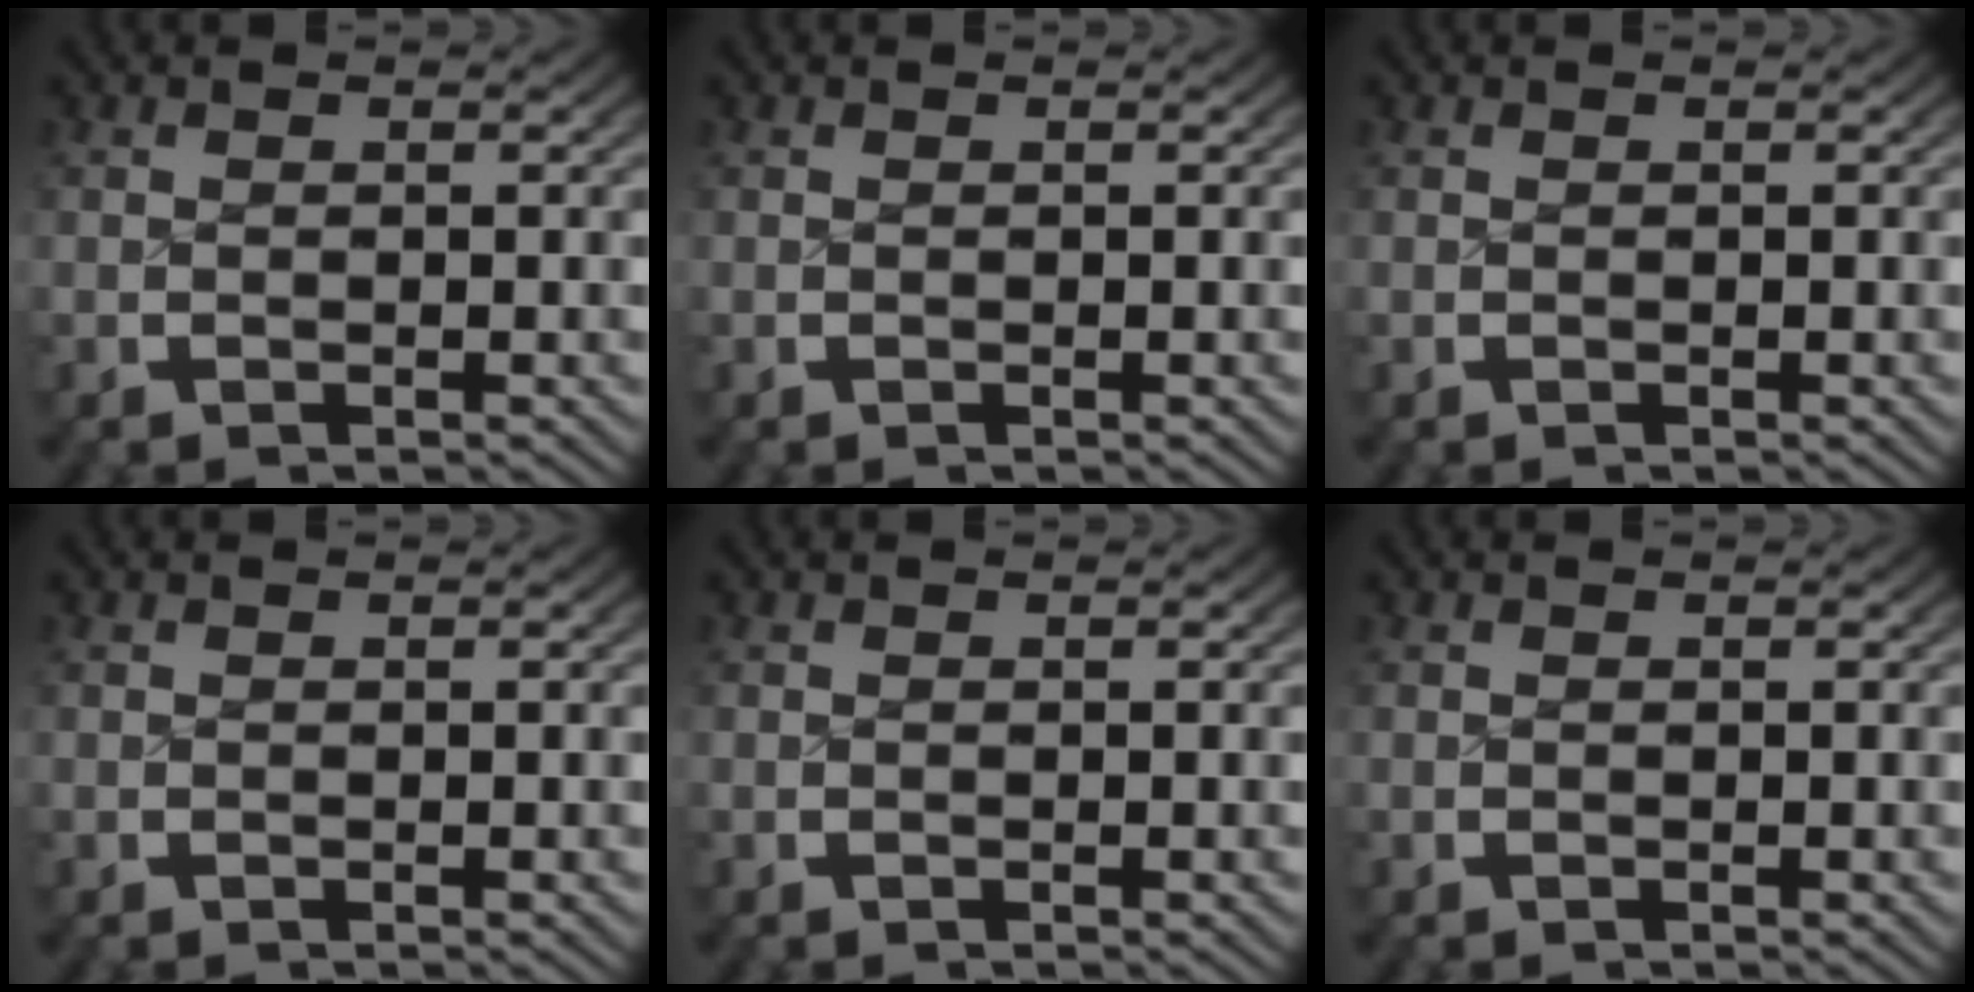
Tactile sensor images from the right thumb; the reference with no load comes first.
{"total": 0.0}
{"total": 0.0}
{"total": 0.0}
{"total": 0.0}
{"total": 0.0}